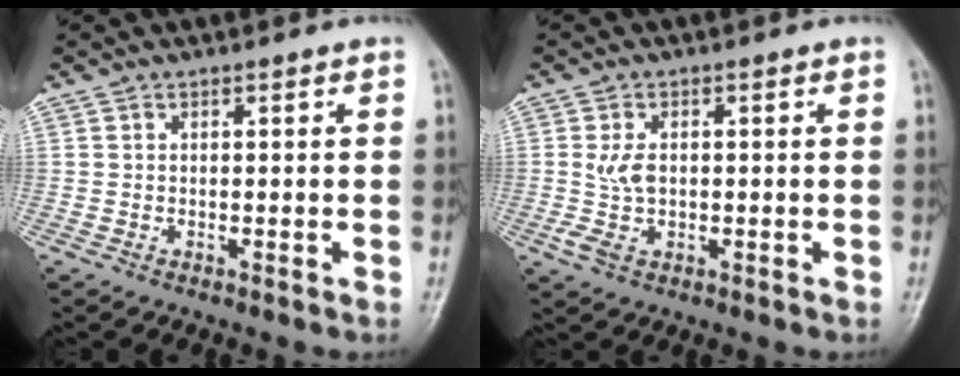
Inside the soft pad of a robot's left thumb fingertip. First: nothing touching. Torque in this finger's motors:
{"motor_torque": [-0.02, 0.29, 0.16, 0.02, 0.07]}